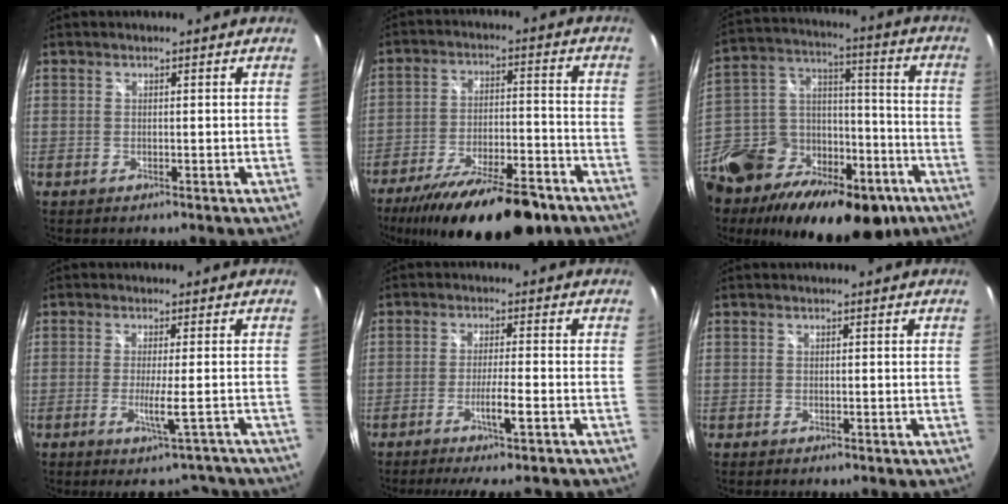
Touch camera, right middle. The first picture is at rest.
{"total": 21.7, "force": [-16.5, 5.9, 12.8], "torque": [-0.225, -0.034, -0.246]}
{"total": 32.4, "force": [-19.8, 17.5, 18.8], "torque": [-0.386, 0.003, -0.294]}
{"total": 7.8, "force": [-6.4, 0.6, 4.4], "torque": [-0.058, -0.010, -0.087]}
{"total": 7.3, "force": [-5.3, -0.8, 5.0], "torque": [-0.098, -0.019, -0.091]}
{"total": 0.6, "force": [-0.6, 0.2, 0.3], "torque": [-0.005, 0.000, -0.010]}